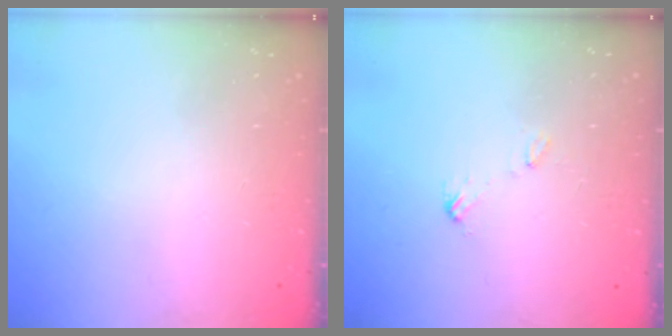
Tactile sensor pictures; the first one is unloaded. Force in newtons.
{"total": 4.0, "press": 4.0, "slide": 0.3}